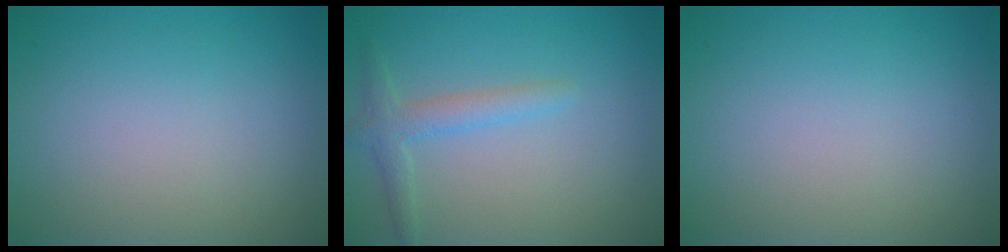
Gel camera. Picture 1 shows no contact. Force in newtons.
{"total": 2.3, "press": 2.3, "slide": 0.2}
{"total": 0.0}